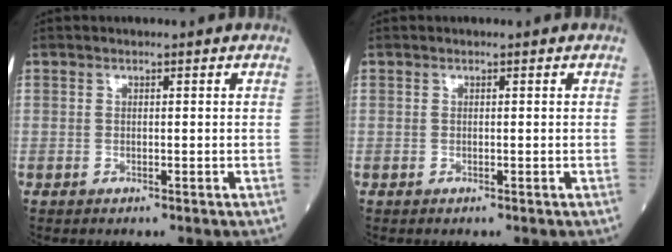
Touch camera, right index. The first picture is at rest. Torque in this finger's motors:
{"motor_torque": [0.02, 0.00, 0.00, -0.01]}